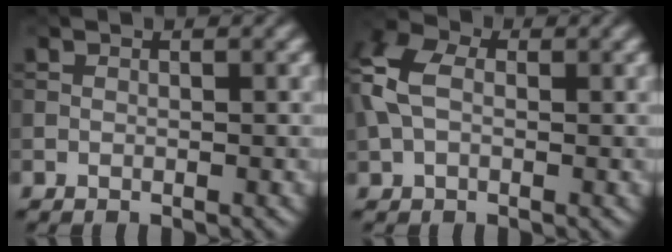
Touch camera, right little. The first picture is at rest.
{"total": 5.9, "force": [0.8, 4.2, 4.1], "torque": [-0.112, 0.014, 0.004]}